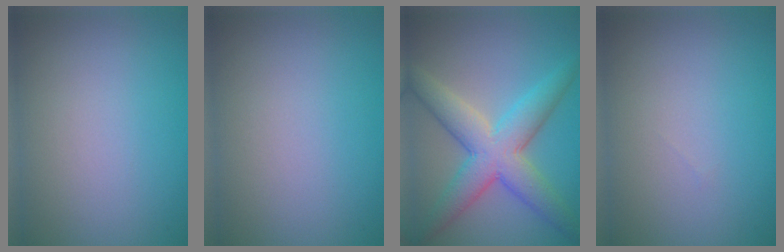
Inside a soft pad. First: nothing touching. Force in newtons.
{"total": 0.0}
{"total": 6.7, "press": 6.7, "slide": 0.3}
{"total": 0.0}